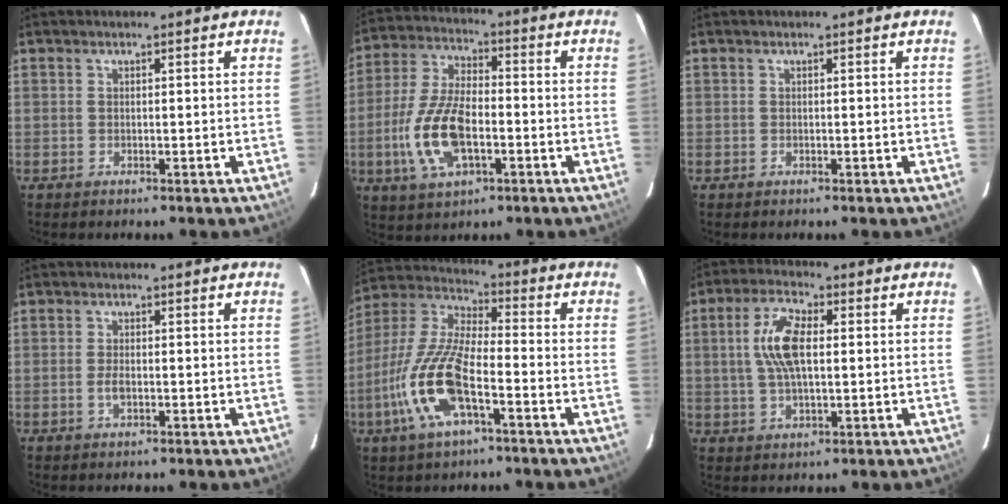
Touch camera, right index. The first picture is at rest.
{"total": 13.8, "force": [-3.9, 6.5, 11.5], "torque": [-0.250, 0.000, -0.071]}
{"total": 0.0}
{"total": 1.9, "force": [-0.6, 0.9, 1.6], "torque": [-0.032, -0.002, -0.010]}
{"total": 15.9, "force": [-6.5, 5.1, 13.6], "torque": [-0.293, -0.010, -0.131]}
{"total": 9.1, "force": [1.1, 3.9, 8.2], "torque": [-0.161, 0.014, 0.023]}